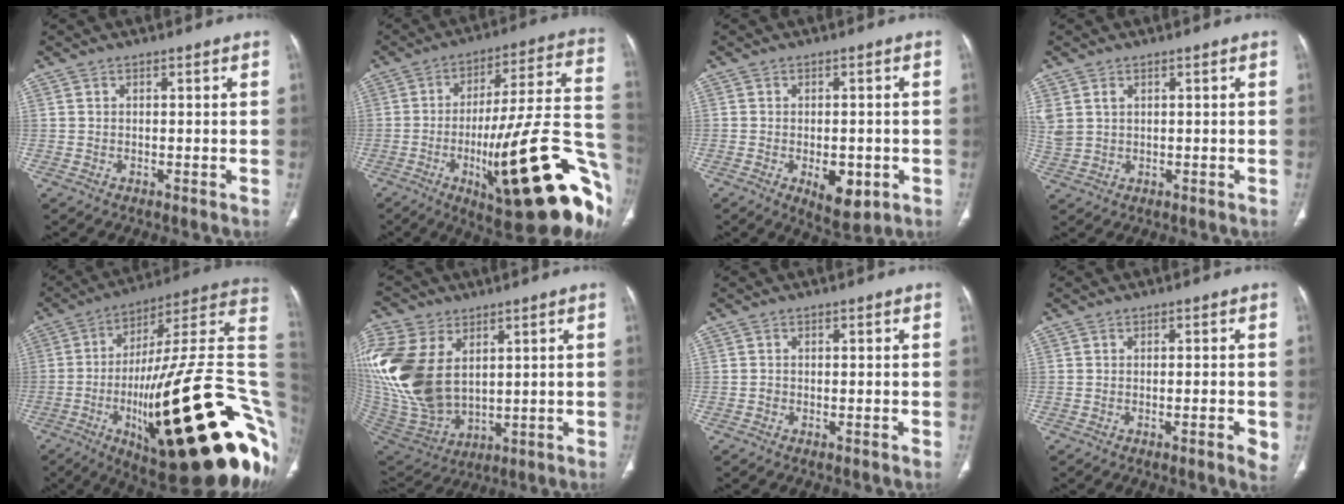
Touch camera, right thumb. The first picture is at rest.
{"total": 32.4, "force": [-11.0, 7.4, 29.6], "torque": [-0.354, 0.043, -0.155]}
{"total": 7.0, "force": [-2.3, 3.6, 5.6], "torque": [-0.066, 0.002, -0.021]}
{"total": 4.2, "force": [1.6, 3.0, 2.5], "torque": [-0.064, 0.005, 0.041]}
{"total": 40.7, "force": [-9.3, 10.0, 38.3], "torque": [-0.460, 0.062, -0.144]}
{"total": 23.7, "force": [5.2, 15.8, 16.9], "torque": [-0.388, -0.018, 0.120]}
{"total": 0.6, "force": [-0.5, 0.3, 0.4], "torque": [-0.002, 0.003, -0.008]}
{"total": 3.5, "force": [-1.1, 0.6, 3.3], "torque": [-0.041, -0.004, -0.013]}